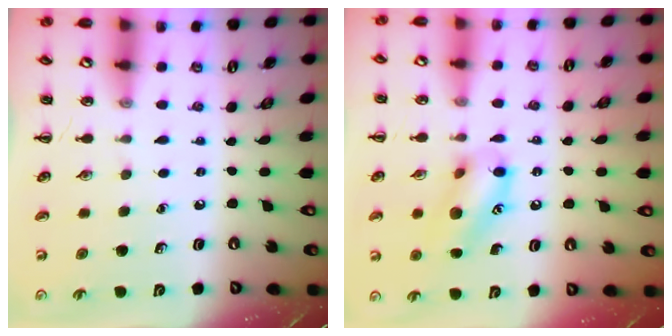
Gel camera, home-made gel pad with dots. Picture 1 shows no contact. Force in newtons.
{"total": 13.5, "press": 13.4, "slide": 1.8}